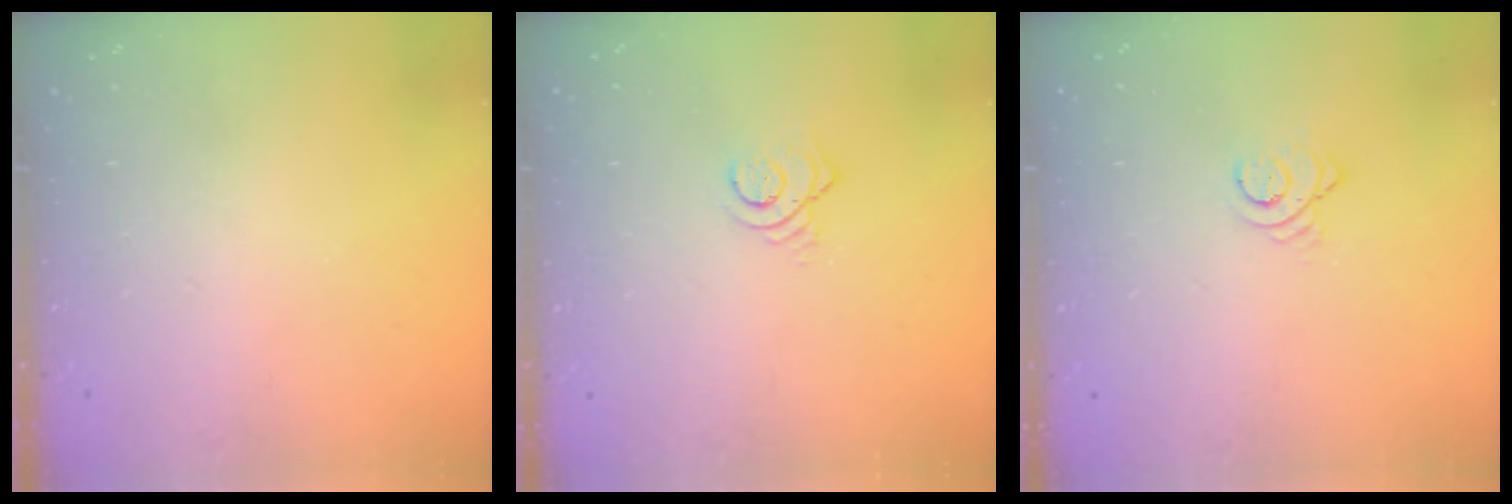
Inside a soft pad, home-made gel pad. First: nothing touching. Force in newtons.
{"total": 3.6, "press": 3.6, "slide": 0.1}
{"total": 3.0, "press": 3.0, "slide": 0.4}